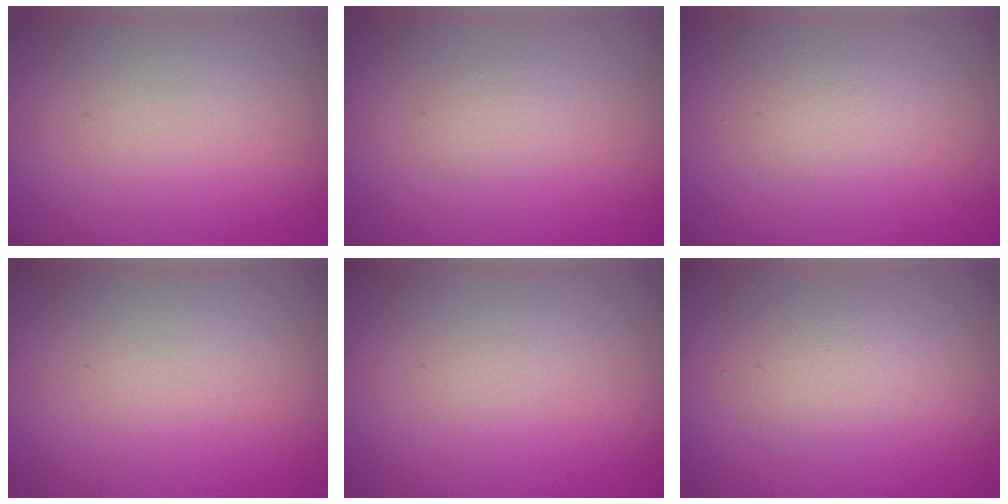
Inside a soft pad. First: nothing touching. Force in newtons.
{"total": 0.7, "press": 0.7, "slide": 0.1}
{"total": 1.5, "press": 1.5, "slide": 0.1}
{"total": 0.0}
{"total": 0.0}
{"total": 2.2, "press": 2.2, "slide": 0.1}